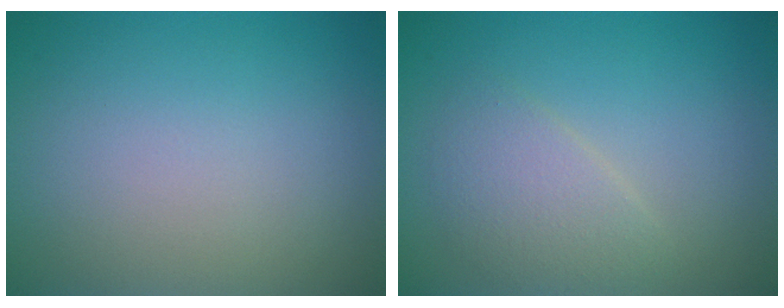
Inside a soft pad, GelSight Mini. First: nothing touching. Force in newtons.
{"total": 2.6, "press": 2.5, "slide": 0.2}